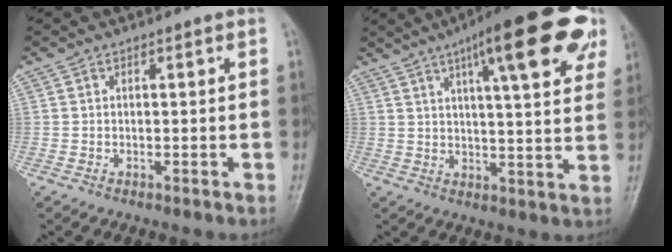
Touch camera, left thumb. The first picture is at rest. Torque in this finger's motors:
{"motor_torque": [0.71, 0.60, 1.71, -1.07, 0.28]}